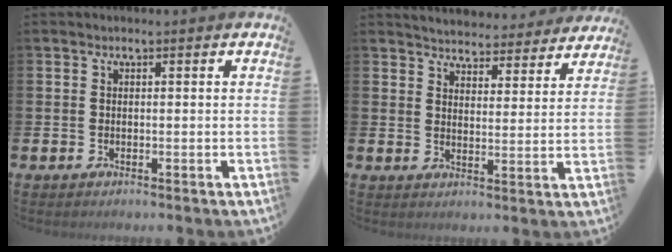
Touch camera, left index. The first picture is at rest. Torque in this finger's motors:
{"motor_torque": [1.05, -1.09, 0.35, 0.04]}